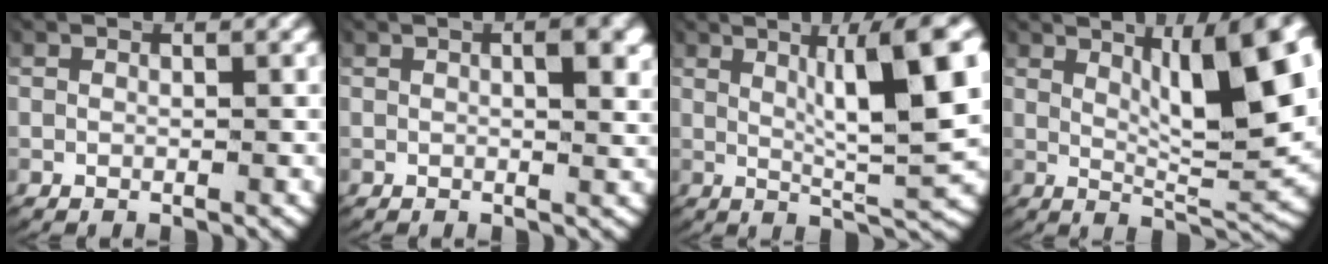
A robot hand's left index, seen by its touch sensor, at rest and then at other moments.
{"total": 2.8, "force": [0.9, 0.8, 2.5], "torque": [-0.032, 0.006, 0.010]}
{"total": 10.1, "force": [2.7, 3.4, 9.1], "torque": [-0.127, 0.003, 0.044]}
{"total": 10.6, "force": [3.1, 3.8, 9.3], "torque": [-0.129, -0.009, 0.054]}